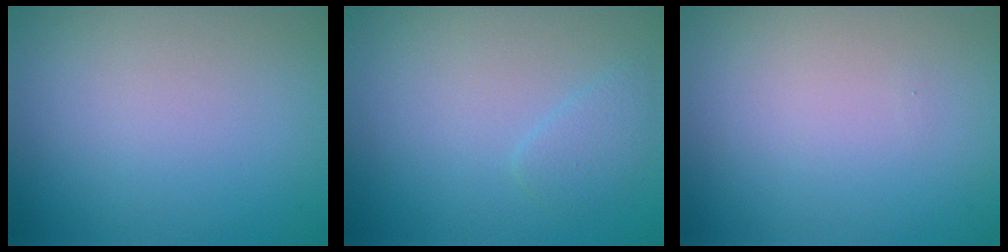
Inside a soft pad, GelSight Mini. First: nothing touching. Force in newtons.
{"total": 1.4, "press": 1.4, "slide": 0.1}
{"total": 0.0}